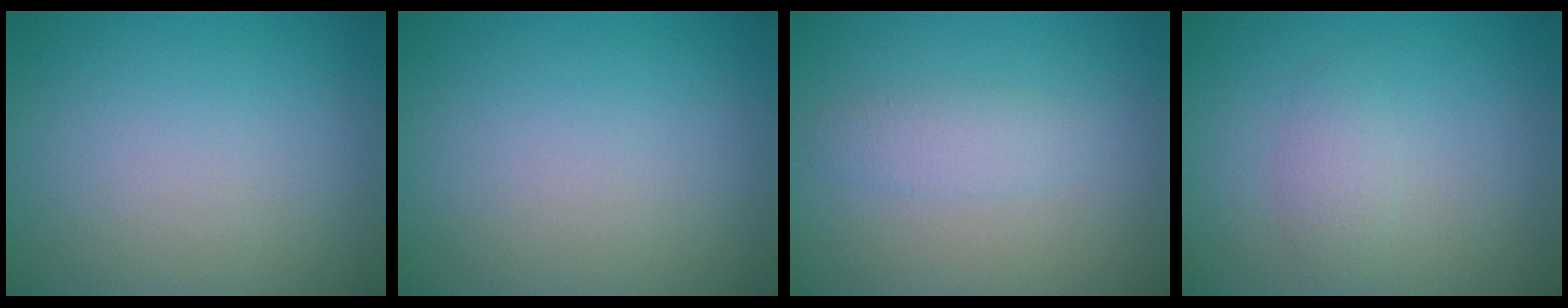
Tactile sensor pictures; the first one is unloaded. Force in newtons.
{"total": 0.0}
{"total": 1.8, "press": 1.8, "slide": 0.1}
{"total": 1.6, "press": 1.6, "slide": 0.0}